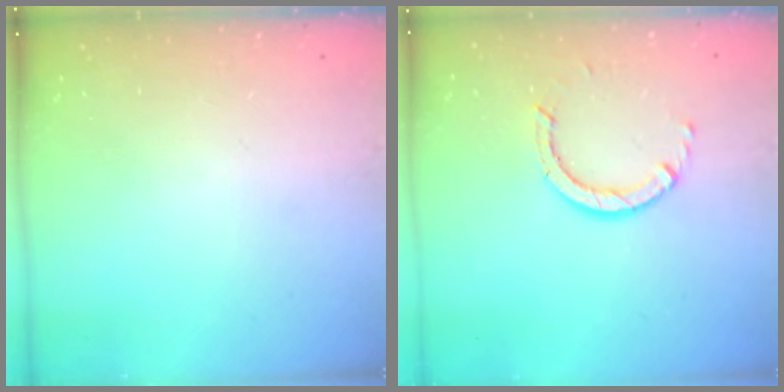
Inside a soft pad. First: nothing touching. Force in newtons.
{"total": 3.2, "press": 3.2, "slide": 0.0}